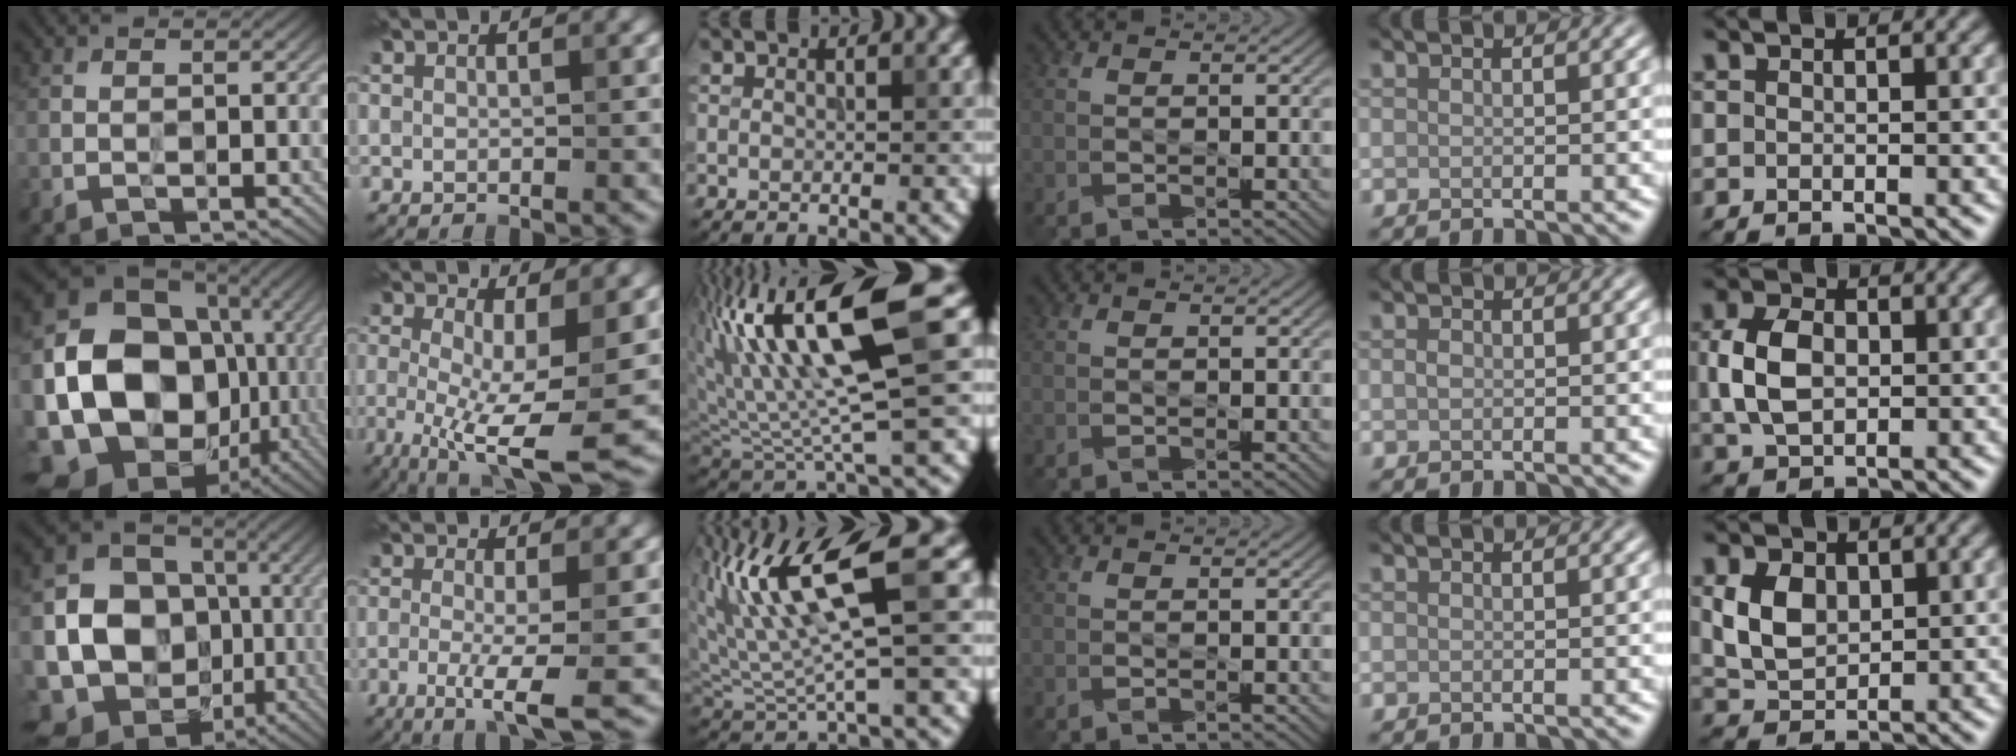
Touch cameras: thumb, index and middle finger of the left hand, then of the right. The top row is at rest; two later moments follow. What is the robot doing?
{"motion": "wipe", "object": "mirror"}